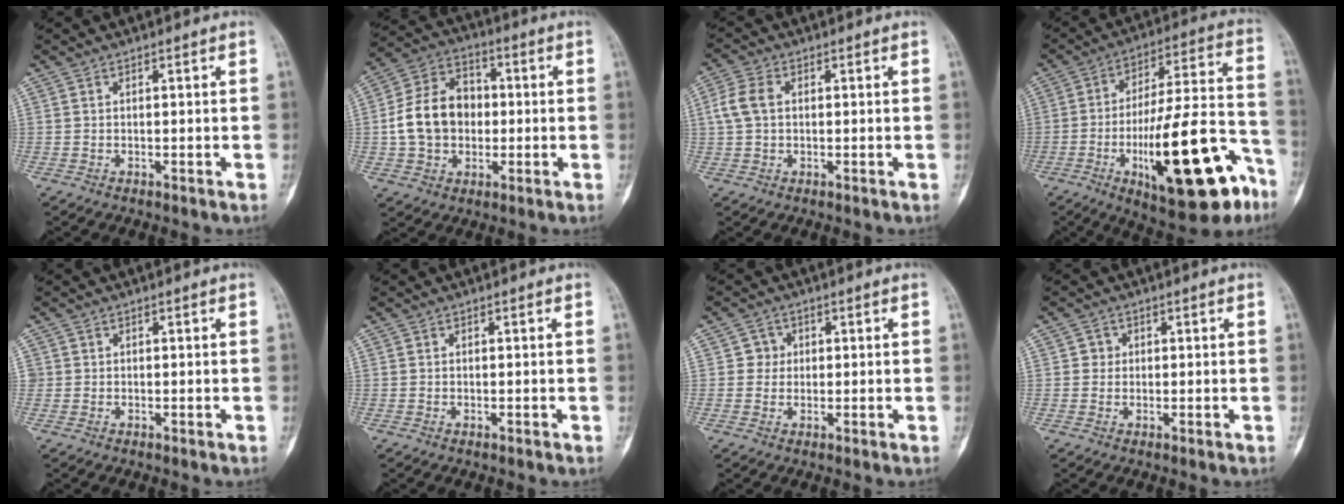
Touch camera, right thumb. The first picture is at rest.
{"total": 13.5, "force": [-0.6, 10.6, 8.4], "torque": [-0.125, 0.029, -0.014]}
{"total": 5.1, "force": [0.7, 3.5, 3.6], "torque": [-0.088, 0.013, 0.010]}
{"total": 26.4, "force": [-11.1, 8.3, 22.4], "torque": [-0.319, 0.058, -0.159]}
{"total": 0.7, "force": [0.0, 0.7, 0.0], "torque": [0.007, 0.005, 0.000]}
{"total": 0.0}
{"total": 2.6, "force": [0.3, 2.6, 0.3], "torque": [0.014, 0.006, -0.002]}
{"total": 1.6, "force": [0.2, 1.6, 0.3], "torque": [0.004, 0.004, -0.001]}